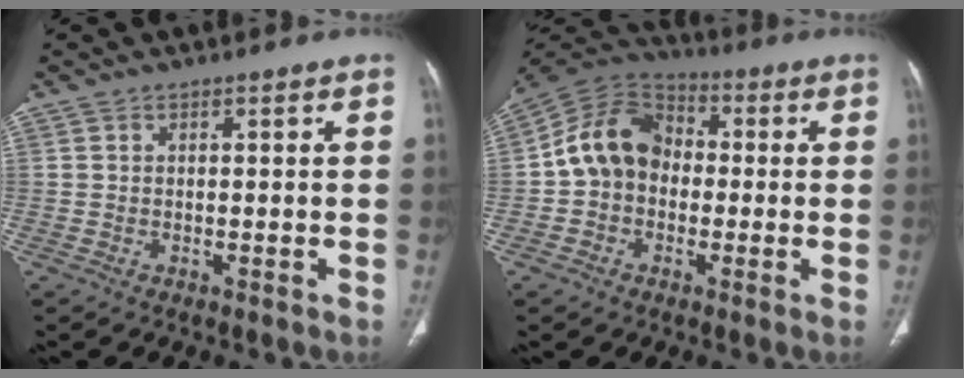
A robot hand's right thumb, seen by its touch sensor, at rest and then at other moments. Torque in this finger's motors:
{"motor_torque": [-0.55, 0.65, -0.16, 0.04, 0.18]}